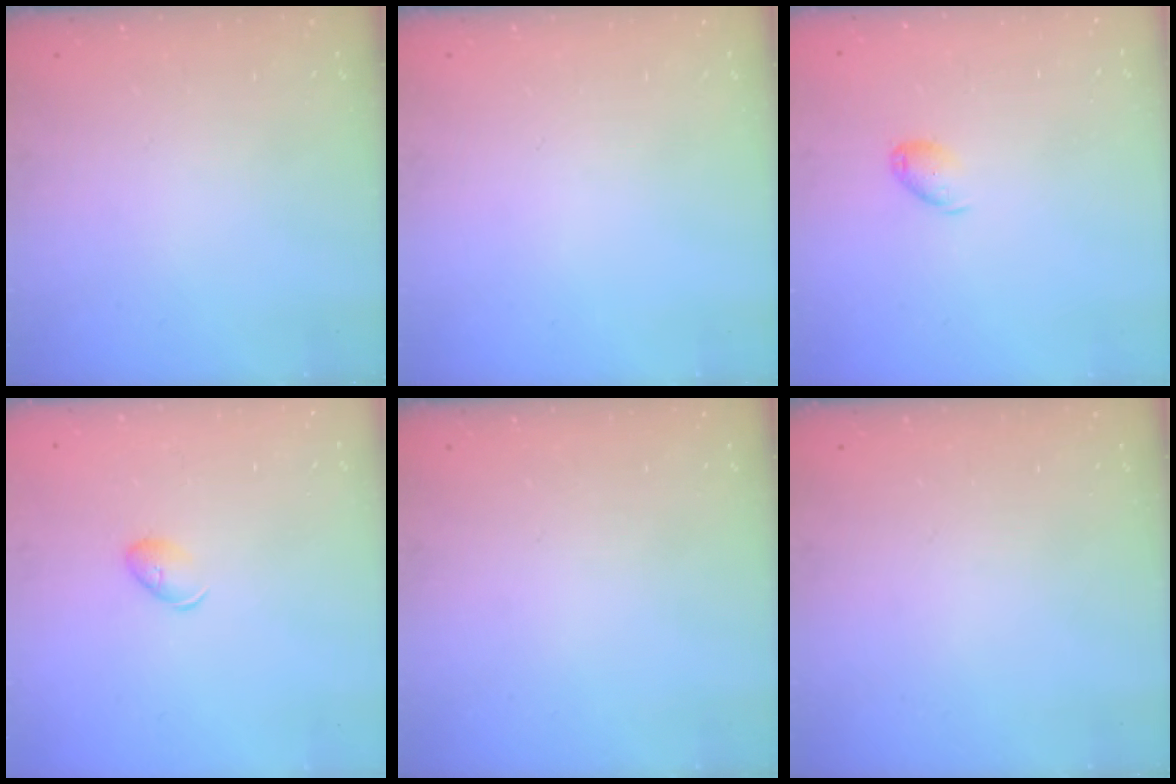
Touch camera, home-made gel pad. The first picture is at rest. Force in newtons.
{"total": 0.0}
{"total": 6.3, "press": 6.2, "slide": 1.1}
{"total": 6.0, "press": 5.9, "slide": 0.9}
{"total": 0.0}
{"total": 0.0}